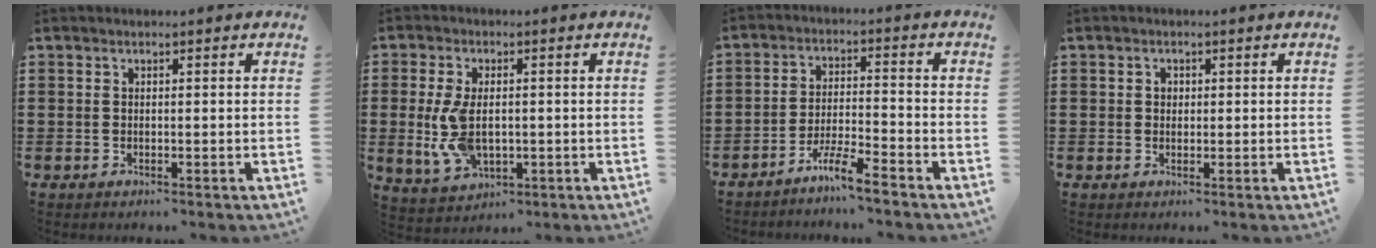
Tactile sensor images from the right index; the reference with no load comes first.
{"total": 7.6, "force": [-0.4, 4.3, 6.3], "torque": [-0.155, -0.003, -0.013]}
{"total": 5.3, "force": [-4.6, -0.1, 2.5], "torque": [-0.058, -0.004, -0.090]}
{"total": 1.0, "force": [0.2, 0.9, 0.5], "torque": [-0.011, 0.006, 0.004]}